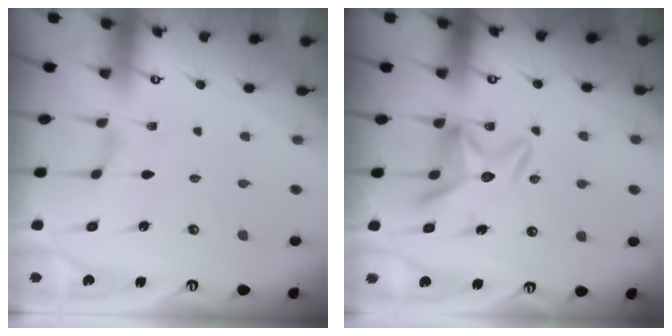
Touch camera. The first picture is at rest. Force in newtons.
{"total": 10.8, "press": 10.8, "slide": 0.9}